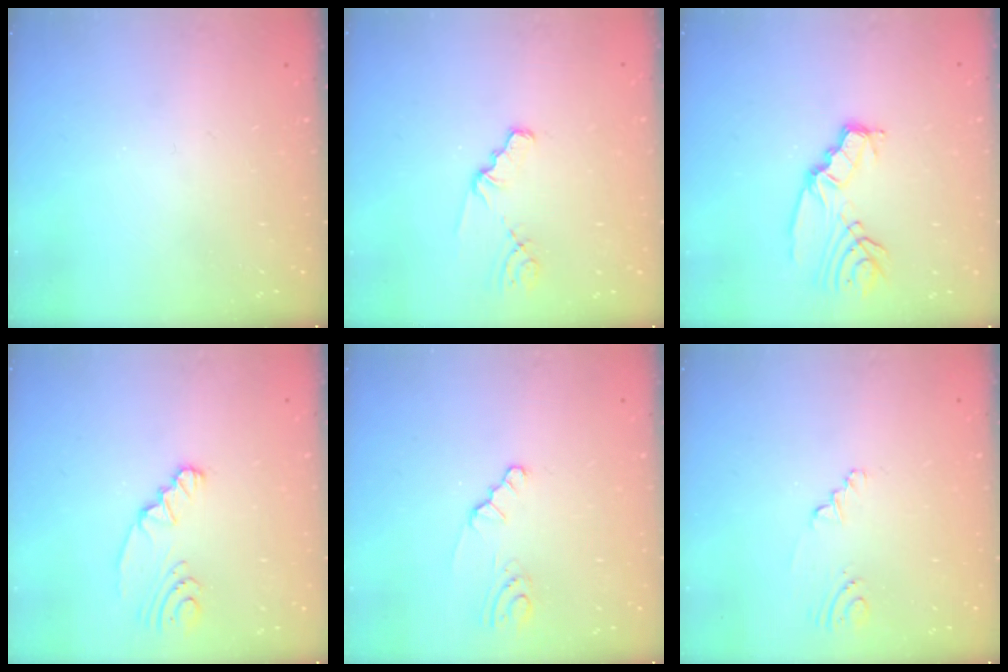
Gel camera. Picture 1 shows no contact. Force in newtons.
{"total": 1.8, "press": 1.8, "slide": 0.2}
{"total": 8.6, "press": 8.5, "slide": 0.5}
{"total": 3.8, "press": 3.5, "slide": 1.4}
{"total": 2.1, "press": 2.1, "slide": 0.3}
{"total": 2.0, "press": 1.7, "slide": 1.0}